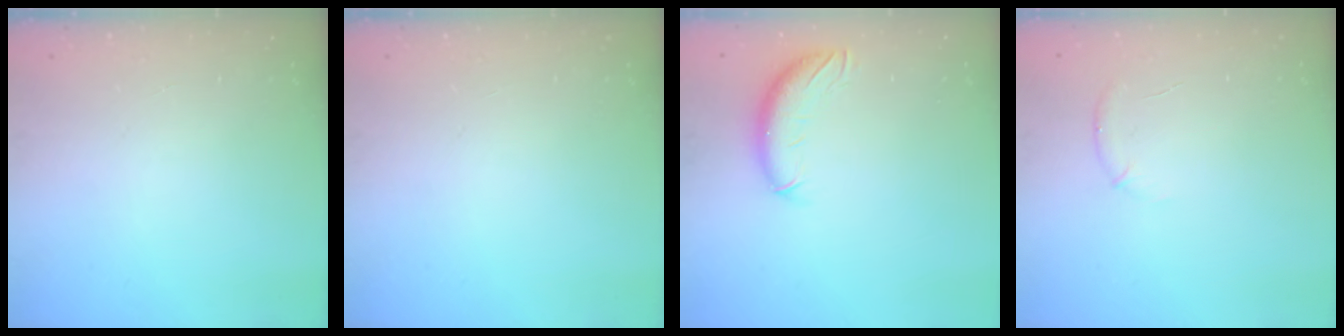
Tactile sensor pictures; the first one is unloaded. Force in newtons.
{"total": 0.0}
{"total": 10.2, "press": 10.0, "slide": 2.1}
{"total": 5.8, "press": 5.4, "slide": 2.2}